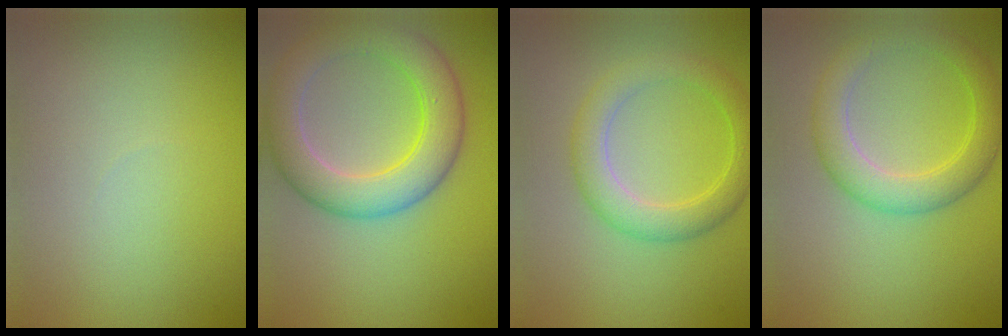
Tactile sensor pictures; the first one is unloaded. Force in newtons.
{"total": 6.6, "press": 6.6, "slide": 0.3}
{"total": 3.8, "press": 3.8, "slide": 0.1}
{"total": 4.2, "press": 4.2, "slide": 0.1}